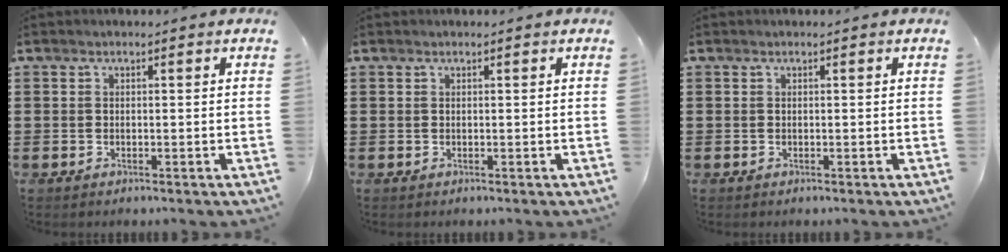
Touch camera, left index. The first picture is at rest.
{"total": 0.0}
{"total": 0.0}